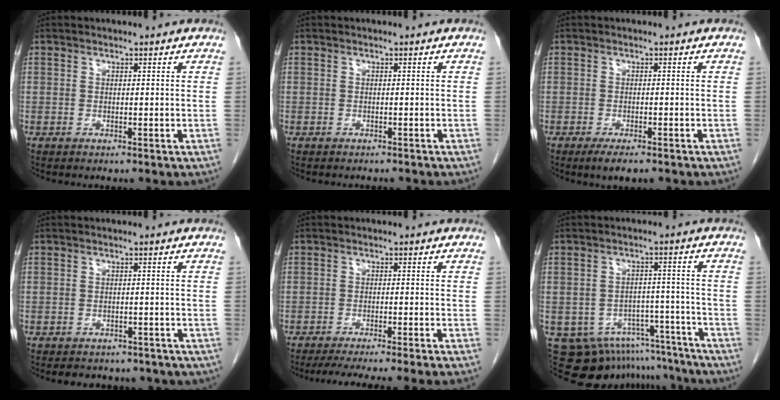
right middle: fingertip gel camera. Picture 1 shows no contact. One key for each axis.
{"total": 2.1, "fx": -2.0, "fy": 0.5, "fz": 0.4, "tx": -0.009, "ty": -0.003, "tz": -0.024}
{"total": 3.7, "fx": -2.7, "fy": 0.8, "fz": 2.5, "tx": -0.037, "ty": -0.006, "tz": -0.038}
{"total": 10.4, "fx": -8.9, "fy": 4.5, "fz": 3.1, "tx": -0.043, "ty": 0.004, "tz": -0.089}
{"total": 13.9, "fx": -12.4, "fy": -1.3, "fz": 6.1, "tx": -0.071, "ty": -0.034, "tz": -0.171}
{"total": 15.2, "fx": -13.4, "fy": 6.3, "fz": 3.3, "tx": -0.044, "ty": 0.034, "tz": -0.170}